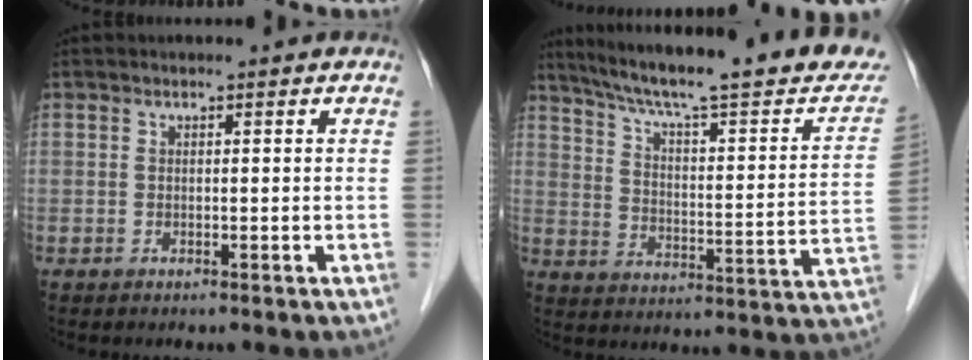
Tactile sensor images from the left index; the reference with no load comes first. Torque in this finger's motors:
{"motor_torque": [0.09, -0.24, 0.32, 0.11]}